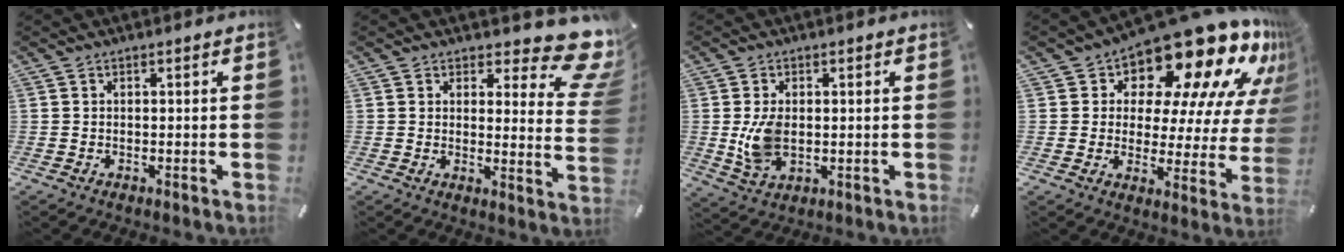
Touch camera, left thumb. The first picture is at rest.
{"total": 10.1, "force": [7.0, 4.3, 5.9], "torque": [-0.060, -0.061, 0.119]}
{"total": 7.6, "force": [0.1, 5.1, 5.6], "torque": [-0.111, -0.012, -0.003]}
{"total": 20.3, "force": [15.1, 8.5, 10.7], "torque": [-0.148, -0.129, 0.249]}